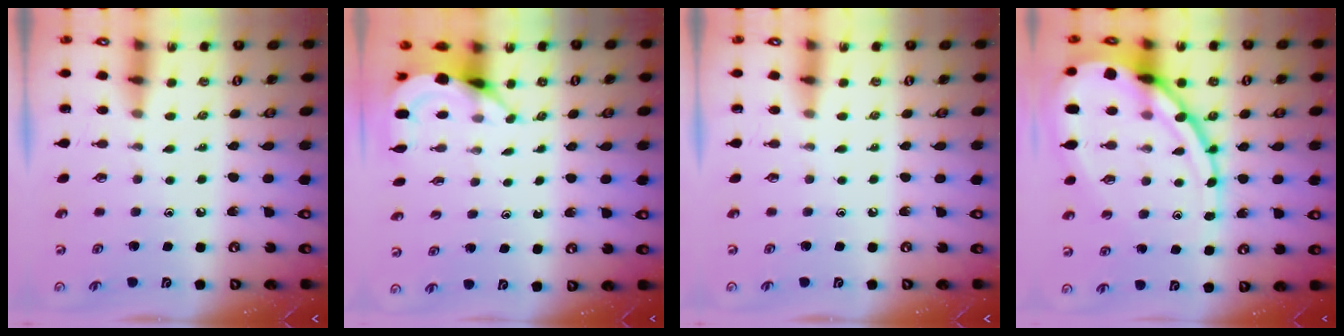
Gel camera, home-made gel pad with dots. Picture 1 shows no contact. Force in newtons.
{"total": 4.0, "press": 4.0, "slide": 0.5}
{"total": 0.0}
{"total": 19.5, "press": 19.4, "slide": 2.2}